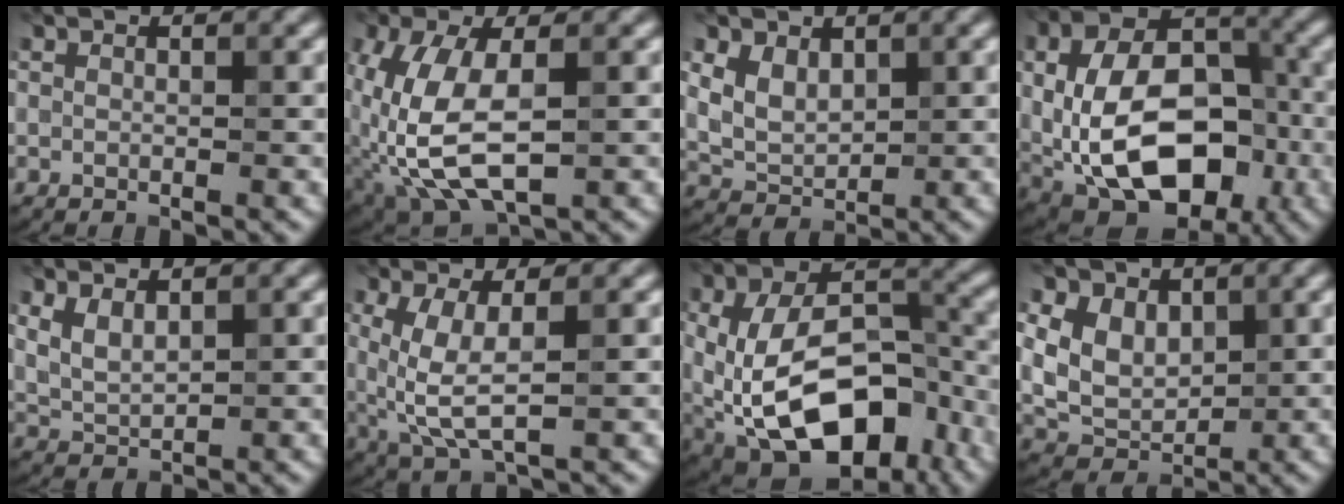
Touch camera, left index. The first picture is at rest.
{"total": 8.7, "force": [-1.6, 4.4, 7.3], "torque": [-0.179, -0.006, -0.032]}
{"total": 2.9, "force": [0.7, 2.1, 1.9], "torque": [-0.039, -0.007, 0.015]}
{"total": 15.5, "force": [-2.9, 9.6, 11.8], "torque": [-0.183, -0.009, -0.037]}
{"total": 2.2, "force": [0.8, 1.2, 1.7], "torque": [-0.042, -0.003, 0.020]}
{"total": 5.0, "force": [0.1, 1.8, 4.7], "torque": [-0.115, -0.015, 0.006]}
{"total": 15.8, "force": [-4.9, 9.0, 12.0], "torque": [-0.202, -0.023, -0.067]}
{"total": 4.5, "force": [0.9, 3.4, 2.8], "torque": [-0.055, -0.008, 0.013]}